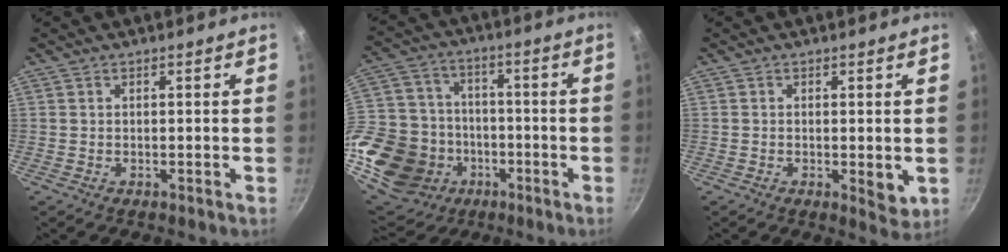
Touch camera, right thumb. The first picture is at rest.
{"total": 25.6, "force": [-8.9, 20.5, 12.5], "torque": [-0.264, 0.044, -0.135]}
{"total": 4.0, "force": [-0.5, 1.6, 3.6], "torque": [-0.055, -0.014, -0.005]}